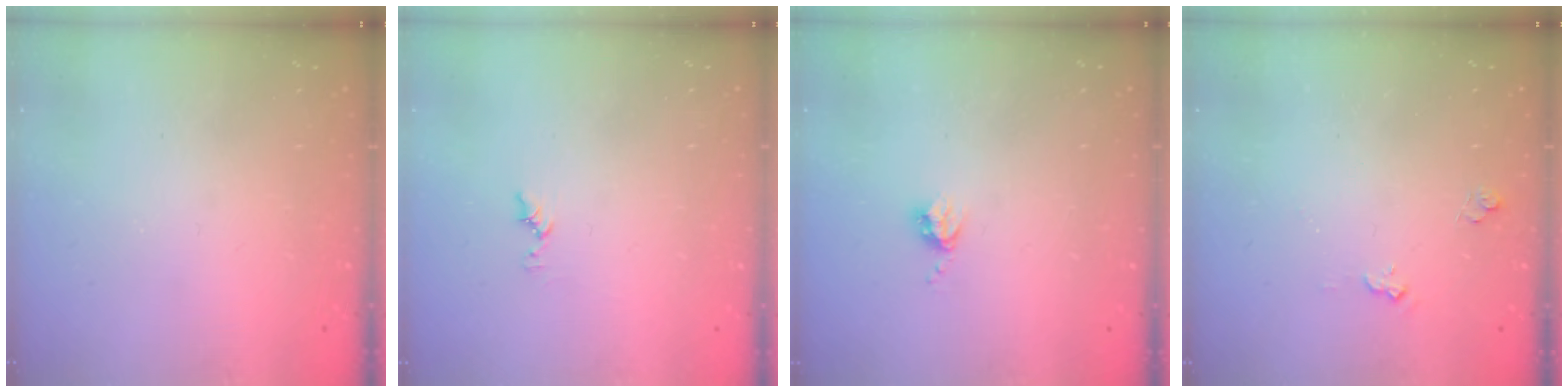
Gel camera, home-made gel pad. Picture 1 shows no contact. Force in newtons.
{"total": 5.6, "press": 5.6, "slide": 0.5}
{"total": 3.5, "press": 3.4, "slide": 0.5}
{"total": 4.7, "press": 4.7, "slide": 0.5}